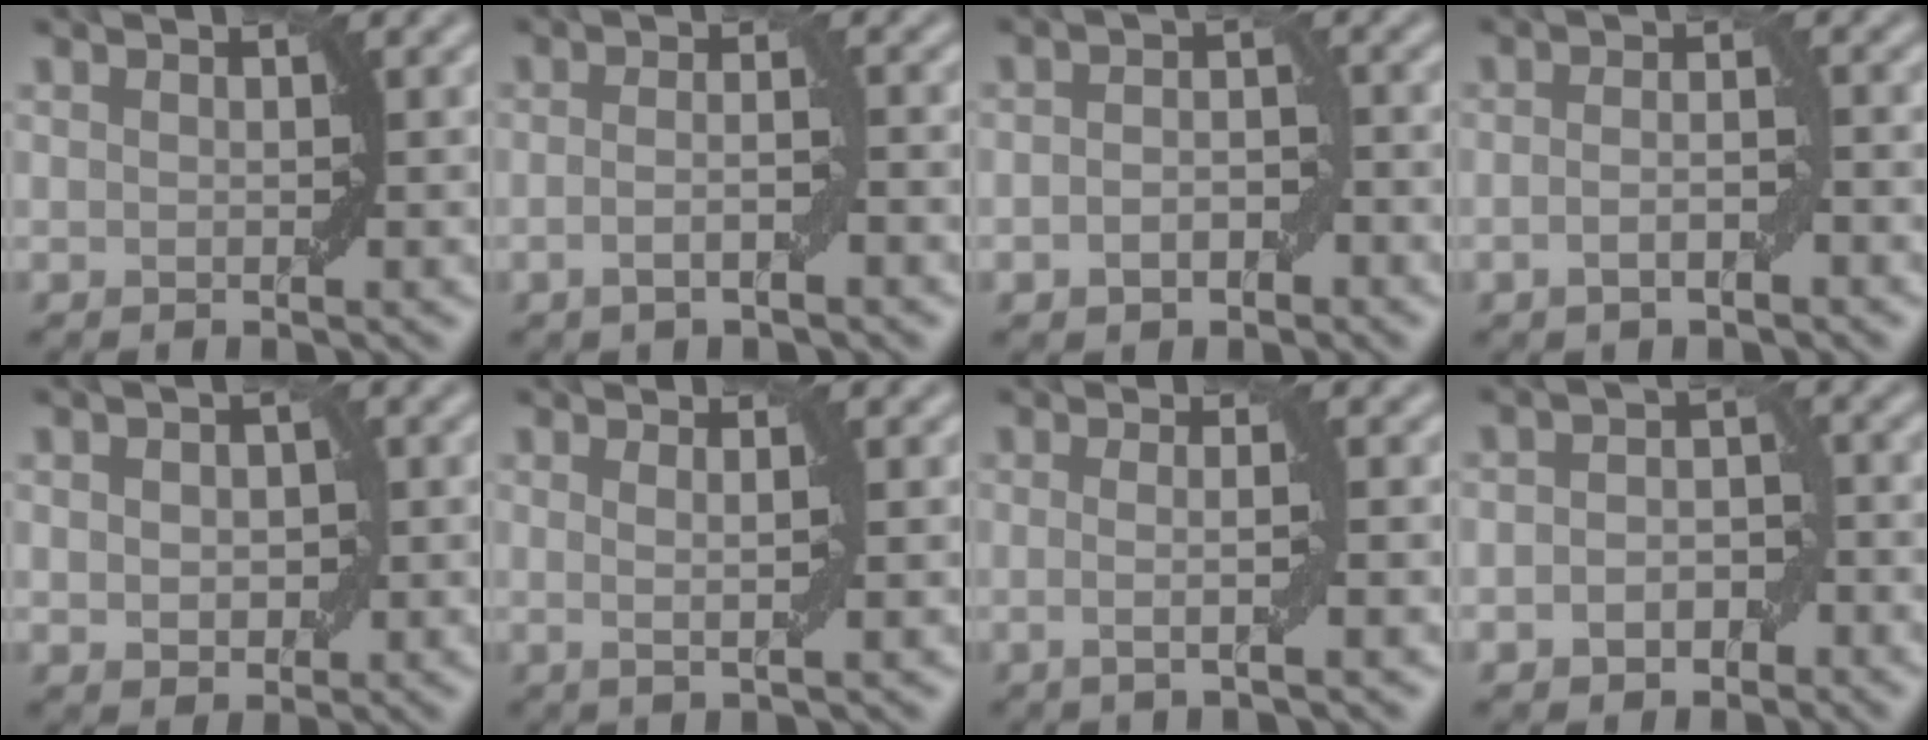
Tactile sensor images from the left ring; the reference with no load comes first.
{"total": 2.6, "force": [-0.8, 0.5, 2.4], "torque": [-0.040, 0.001, -0.016]}
{"total": 2.9, "force": [-1.0, 1.8, 2.0], "torque": [-0.029, 0.001, -0.021]}
{"total": 2.4, "force": [-1.0, 0.7, 2.1], "torque": [-0.040, 0.000, -0.018]}
{"total": 2.8, "force": [0.0, 1.9, 2.0], "torque": [-0.030, 0.001, 0.001]}
{"total": 2.0, "force": [0.4, 0.4, 1.9], "torque": [-0.028, -0.003, 0.002]}
{"total": 3.1, "force": [-0.2, 0.8, 3.0], "torque": [-0.033, -0.003, -0.016]}
{"total": 3.5, "force": [-1.3, 2.4, 2.2], "torque": [-0.027, 0.001, -0.026]}